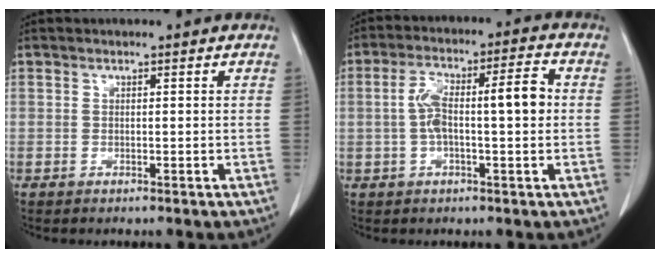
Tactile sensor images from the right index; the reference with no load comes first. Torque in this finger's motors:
{"motor_torque": [0.30, -0.01, 0.25, 0.12]}